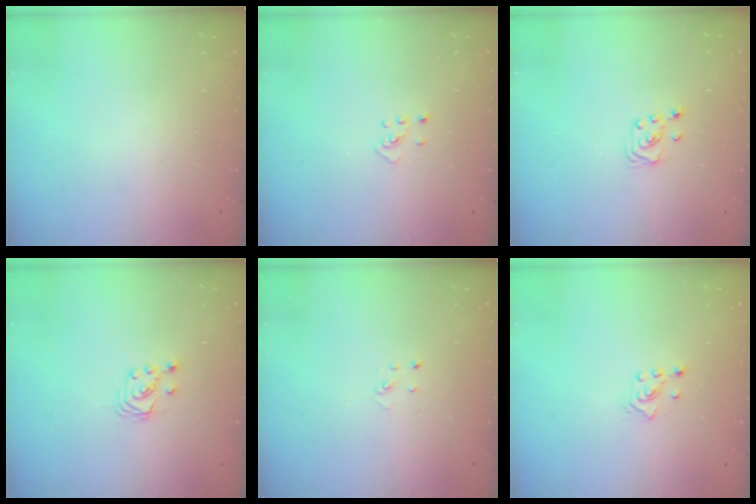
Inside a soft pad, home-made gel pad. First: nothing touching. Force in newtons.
{"total": 2.7, "press": 2.7, "slide": 0.5}
{"total": 3.4, "press": 3.4, "slide": 0.4}
{"total": 2.5, "press": 2.5, "slide": 0.3}
{"total": 1.9, "press": 1.9, "slide": 0.2}
{"total": 2.8, "press": 2.7, "slide": 0.7}